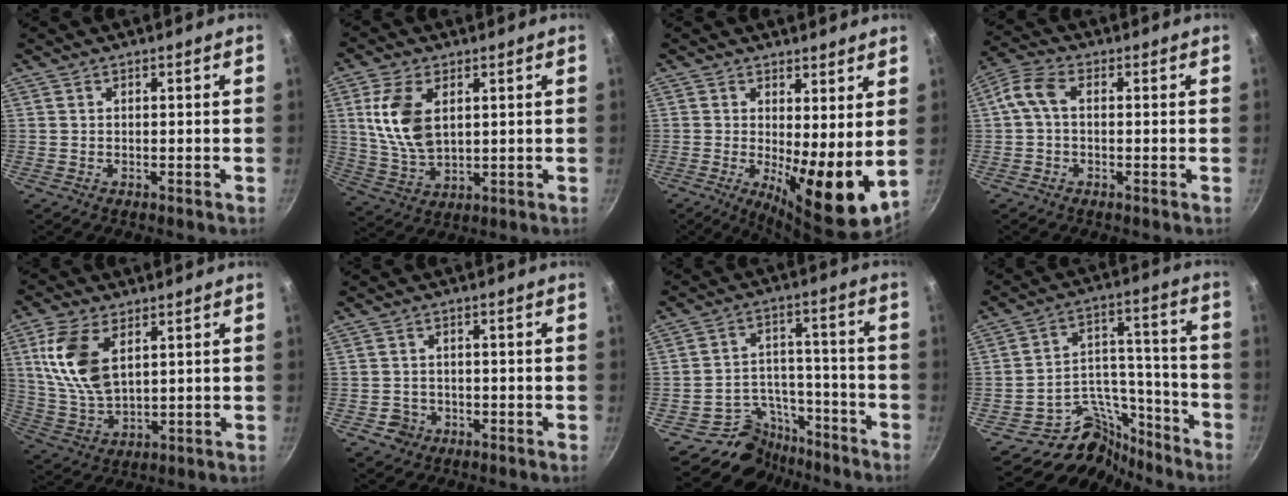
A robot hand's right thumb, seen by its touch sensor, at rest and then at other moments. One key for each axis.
{"total": 11.2, "fx": 2.8, "fy": 6.5, "fz": 8.6, "tx": -0.164, "ty": -0.020, "tz": 0.062}
{"total": 11.1, "fx": 0.9, "fy": 3.5, "fz": 10.5, "tx": -0.146, "ty": -0.030, "tz": 0.015}
{"total": 5.2, "fx": 0.1, "fy": 3.0, "fz": 4.2, "tx": -0.102, "ty": 0.021, "tz": -0.010}
{"total": 12.8, "fx": 4.2, "fy": 7.0, "fz": 9.8, "tx": -0.191, "ty": -0.015, "tz": 0.092}
{"total": 3.1, "fx": -1.1, "fy": 2.8, "fz": 0.7, "tx": -0.001, "ty": 0.013, "tz": -0.011}
{"total": 10.2, "fx": -8.1, "fy": 6.1, "fz": -0.2, "tx": 0.057, "ty": 0.099, "tz": -0.134}
{"total": 14.2, "fx": -11.5, "fy": 8.0, "fz": 2.2, "tx": 0.025, "ty": 0.135, "tz": -0.186}